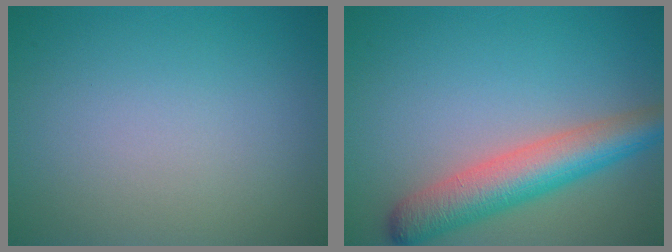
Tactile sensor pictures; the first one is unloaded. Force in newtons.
{"total": 6.1, "press": 6.1, "slide": 0.3}